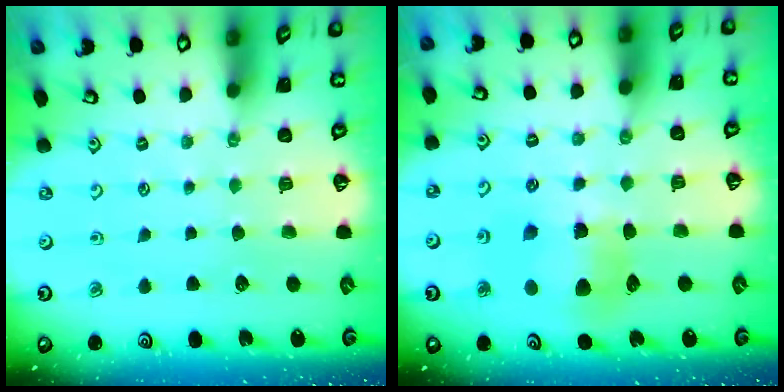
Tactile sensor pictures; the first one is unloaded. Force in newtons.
{"total": 9.5, "press": 9.4, "slide": 1.4}